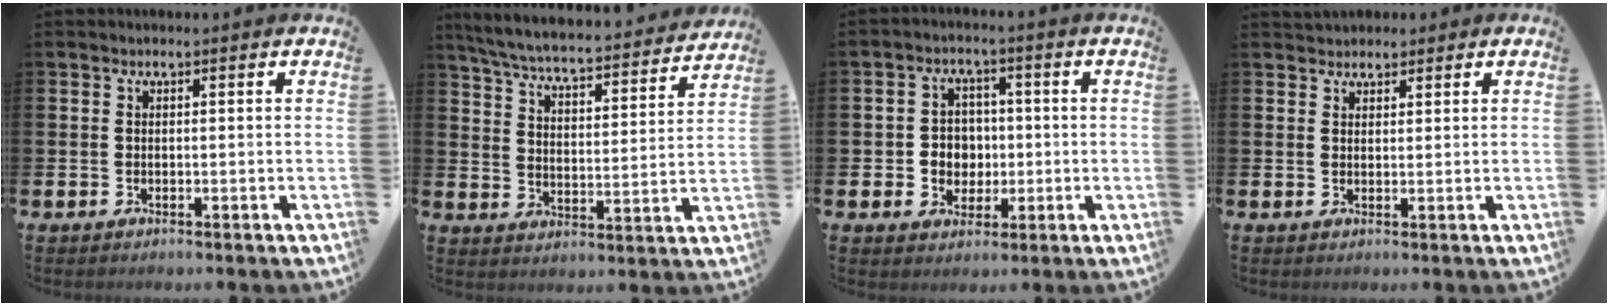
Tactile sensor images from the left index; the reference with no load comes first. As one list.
[{"total": 5.7, "force": [5.4, 0.6, 1.7], "torque": [-0.065, -0.046, 0.088]}, {"total": 4.3, "force": [0.0, 4.1, 1.2], "torque": [-0.032, 0.008, -0.006]}, {"total": 2.1, "force": [1.9, 0.9, -0.2], "torque": [0.008, -0.003, 0.035]}]